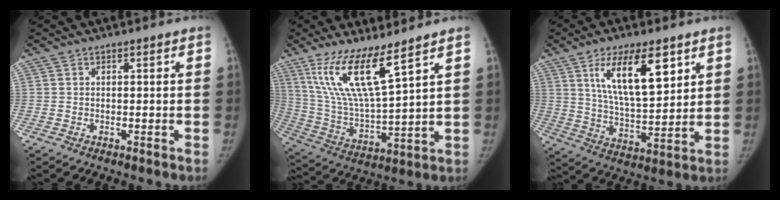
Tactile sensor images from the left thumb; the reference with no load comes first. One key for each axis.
{"total": 14.8, "fx": 9.2, "fy": 2.7, "fz": 11.3, "tx": -0.219, "ty": -0.057, "tz": 0.194}
{"total": 15.0, "fx": 6.9, "fy": 5.7, "fz": 12.0, "tx": -0.178, "ty": -0.037, "tz": 0.129}